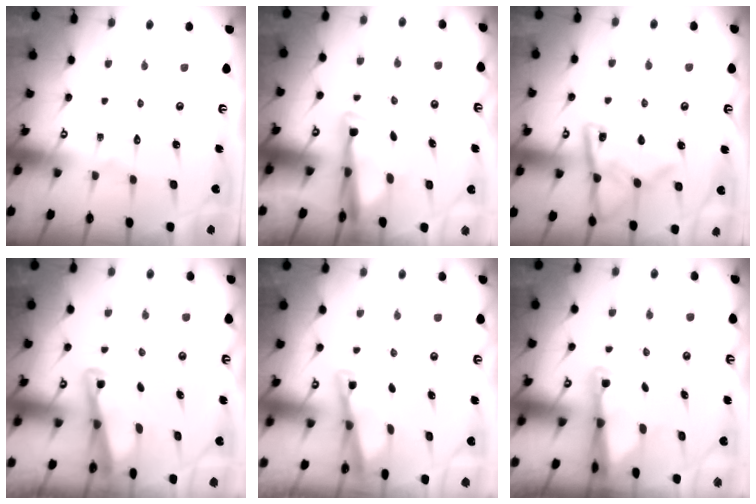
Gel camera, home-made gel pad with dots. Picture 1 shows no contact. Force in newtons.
{"total": 3.3, "press": 3.2, "slide": 0.8}
{"total": 13.3, "press": 13.2, "slide": 1.4}
{"total": 2.9, "press": 2.8, "slide": 0.3}
{"total": 2.7, "press": 2.7, "slide": 0.3}
{"total": 2.5, "press": 2.4, "slide": 0.5}